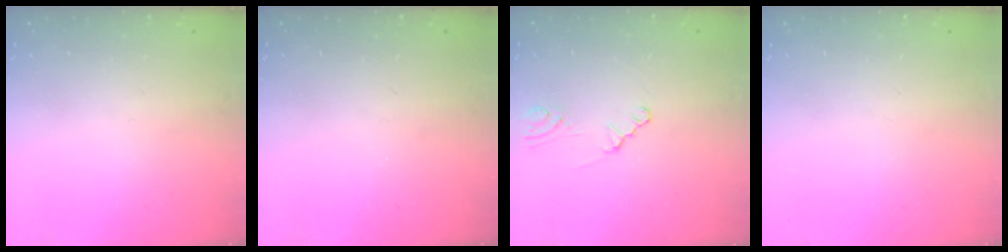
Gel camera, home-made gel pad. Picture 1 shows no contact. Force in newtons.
{"total": 0.0}
{"total": 1.1, "press": 1.0, "slide": 0.2}
{"total": 0.0}